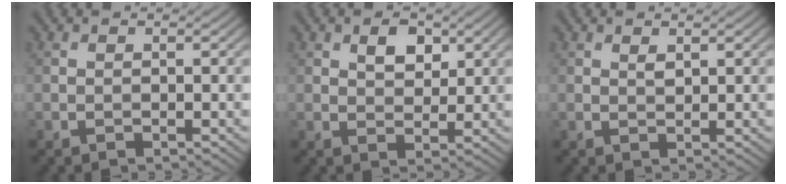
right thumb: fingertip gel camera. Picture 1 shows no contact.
{"total": 3.6, "force": [1.7, 2.2, 2.3], "torque": [-0.041, -0.002, 0.031]}
{"total": 1.2, "force": [0.8, 0.4, 0.8], "torque": [-0.020, -0.003, 0.016]}